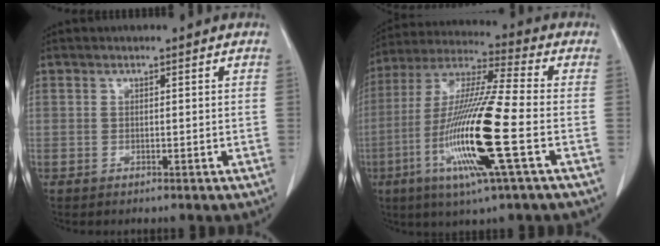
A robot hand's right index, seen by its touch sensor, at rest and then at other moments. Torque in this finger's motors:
{"motor_torque": [2.14, 0.00, 0.59, 0.21]}